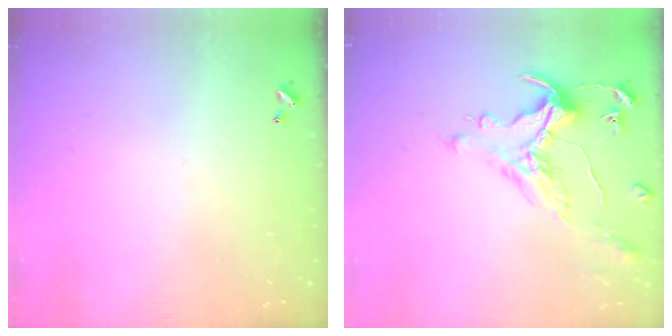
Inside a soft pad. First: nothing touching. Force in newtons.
{"total": 0.9, "press": 0.2, "slide": 0.9}